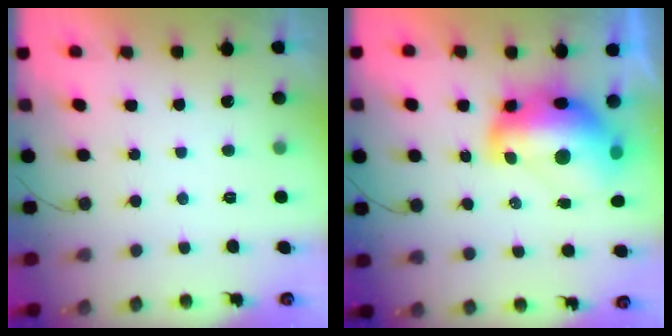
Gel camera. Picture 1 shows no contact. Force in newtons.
{"total": 16.3, "press": 16.2, "slide": 1.9}